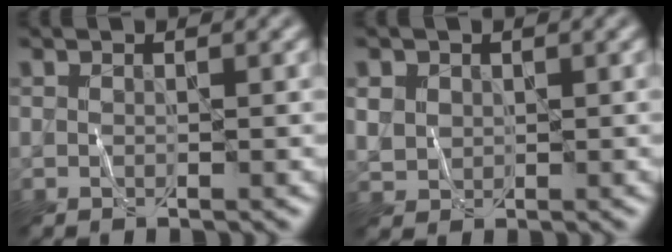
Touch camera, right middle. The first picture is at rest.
{"total": 2.0, "force": [0.6, 1.8, 0.7], "torque": [-0.019, -0.003, 0.015]}